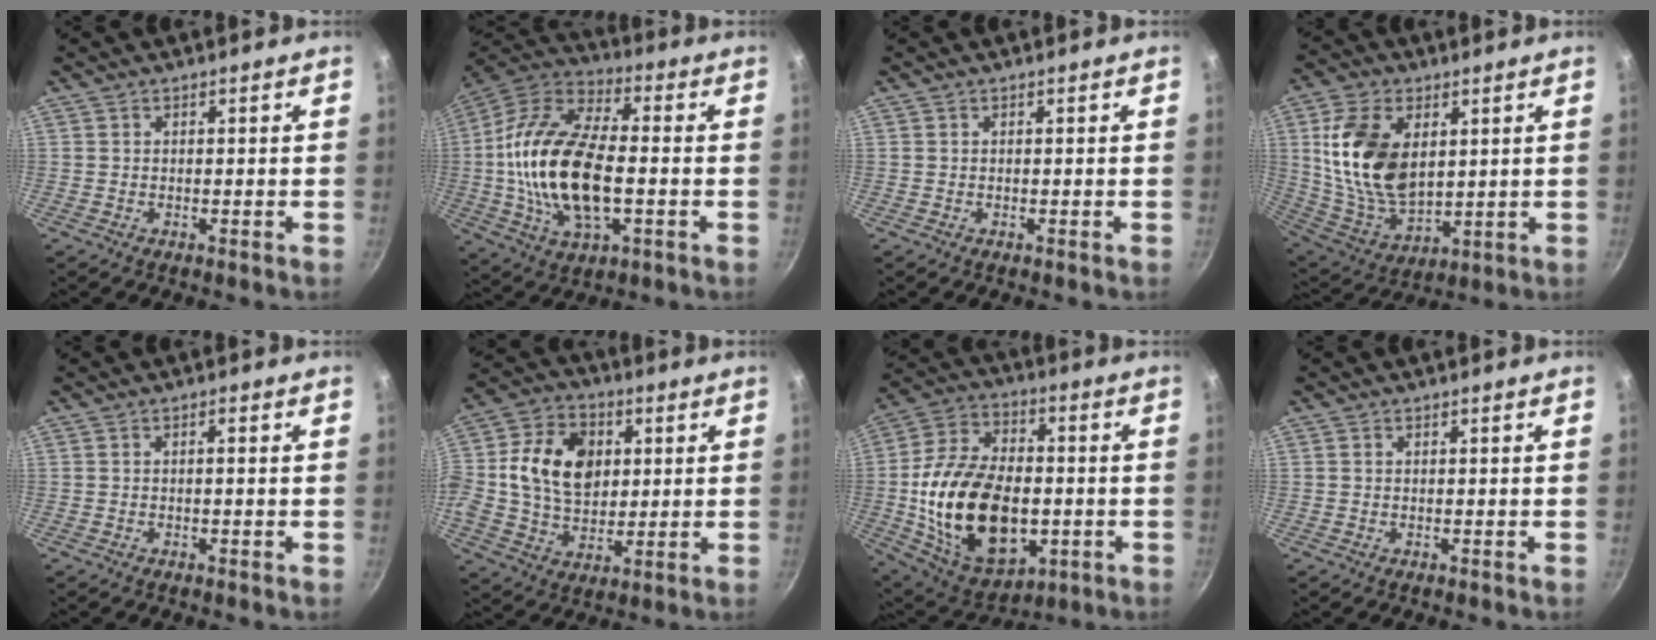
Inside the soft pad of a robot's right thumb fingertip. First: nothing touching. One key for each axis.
{"total": 22.6, "fx": -1.7, "fy": 11.6, "fz": 19.3, "tx": -0.367, "ty": 0.028, "tz": -0.040}
{"total": 0.0}
{"total": 18.0, "fx": 4.1, "fy": 11.0, "fz": 13.6, "tx": -0.241, "ty": -0.026, "tz": 0.092}
{"total": 0.9, "fx": -0.1, "fy": 0.2, "fz": 0.9, "tx": -0.021, "ty": 0.005, "tz": 0.000}
{"total": 16.6, "fx": 2.6, "fy": 12.1, "fz": 11.1, "tx": -0.181, "ty": 0.009, "tz": 0.034}
{"total": 25.4, "fx": -3.1, "fy": 15.9, "fz": 19.6, "tx": -0.343, "ty": 0.018, "tz": -0.040}
{"total": 0.0}